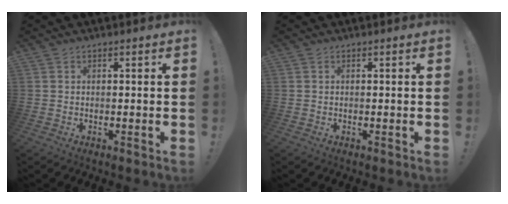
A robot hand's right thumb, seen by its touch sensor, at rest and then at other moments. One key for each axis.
{"total": 0.0}